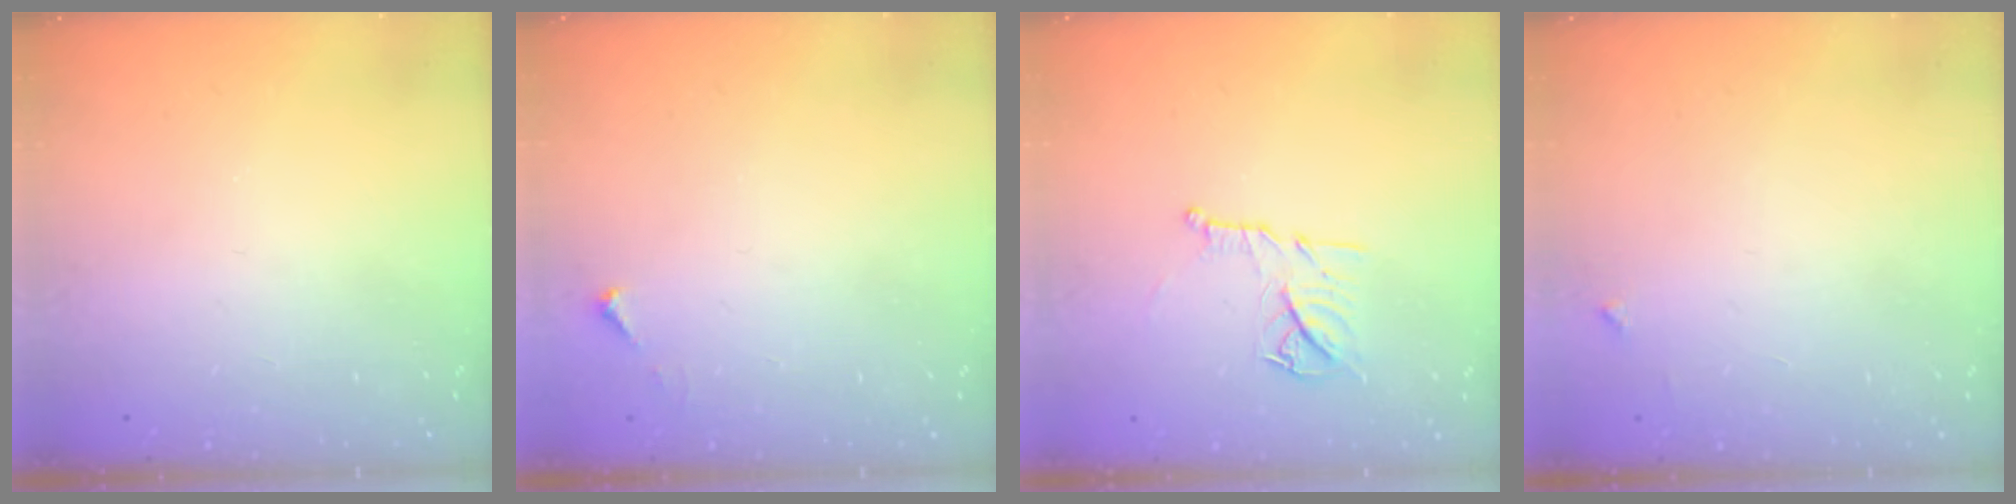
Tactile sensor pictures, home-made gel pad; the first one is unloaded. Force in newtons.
{"total": 3.4, "press": 3.4, "slide": 0.4}
{"total": 11.4, "press": 11.4, "slide": 0.6}
{"total": 3.3, "press": 3.3, "slide": 0.4}